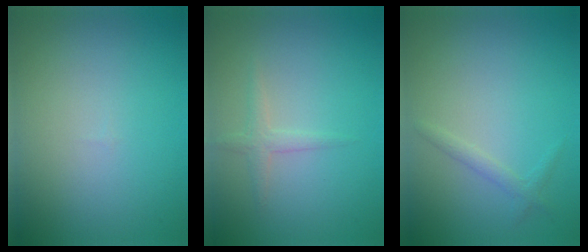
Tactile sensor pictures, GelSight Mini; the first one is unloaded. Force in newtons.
{"total": 1.5, "press": 1.5, "slide": 0.1}
{"total": 1.1, "press": 1.1, "slide": 0.0}